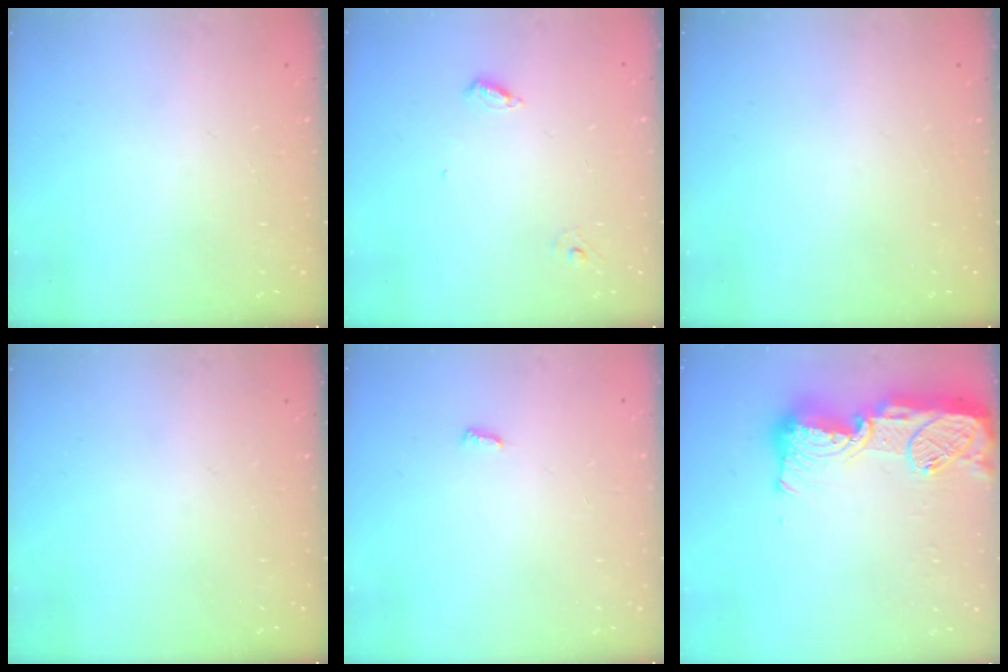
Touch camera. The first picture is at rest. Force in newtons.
{"total": 4.6, "press": 4.6, "slide": 0.4}
{"total": 0.0}
{"total": 0.0}
{"total": 2.8, "press": 2.8, "slide": 0.4}
{"total": 19.4, "press": 19.0, "slide": 3.7}